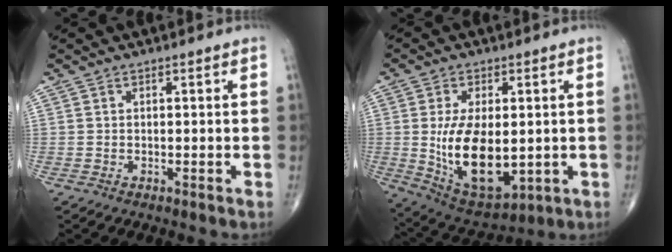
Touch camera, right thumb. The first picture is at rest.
{"total": 16.0, "force": [-0.8, 8.4, 13.6], "torque": [-0.226, -0.016, 0.011]}